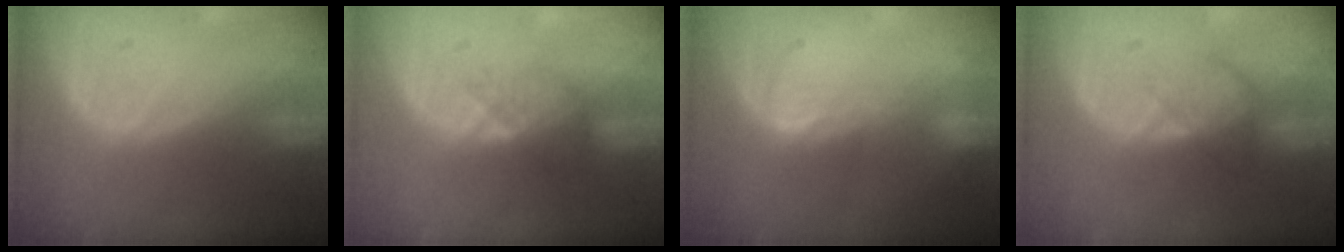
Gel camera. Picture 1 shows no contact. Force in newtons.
{"total": 3.5, "press": 3.1, "slide": 1.7}
{"total": 2.0, "press": 2.0, "slide": 0.3}
{"total": 4.1, "press": 3.5, "slide": 2.0}